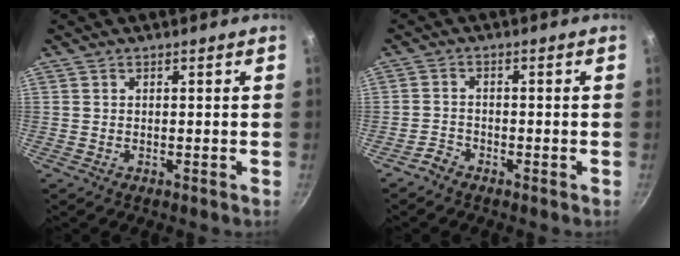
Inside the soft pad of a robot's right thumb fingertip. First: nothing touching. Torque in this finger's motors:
{"motor_torque": [0.23, -0.45, -0.01, -0.30, -0.01]}